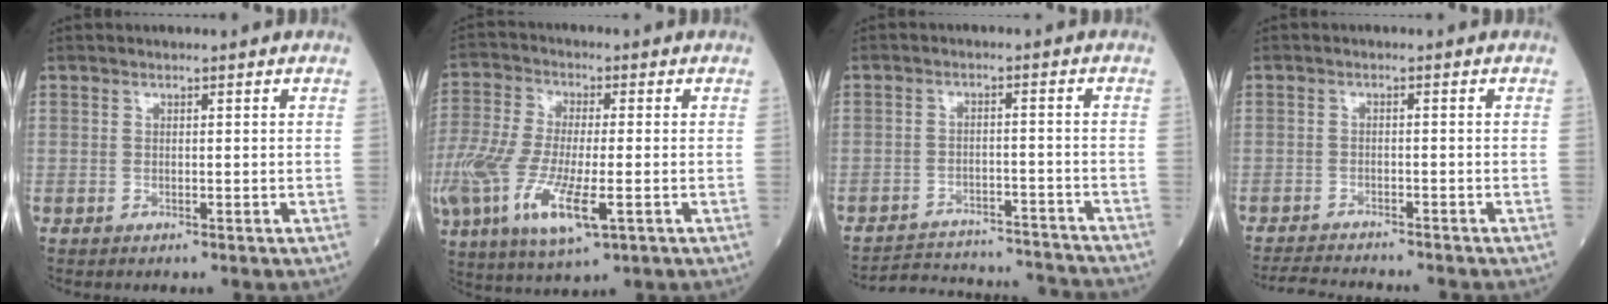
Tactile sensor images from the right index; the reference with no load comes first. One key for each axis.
{"total": 18.7, "fx": -6.5, "fy": 5.9, "fz": 16.5, "tx": -0.411, "ty": -0.051, "tz": -0.119}
{"total": 15.1, "fx": -14.8, "fy": 1.3, "fz": 2.5, "tx": -0.040, "ty": 0.011, "tz": -0.200}
{"total": 7.1, "fx": -6.8, "fy": 0.2, "fz": 2.2, "tx": -0.035, "ty": -0.014, "tz": -0.107}